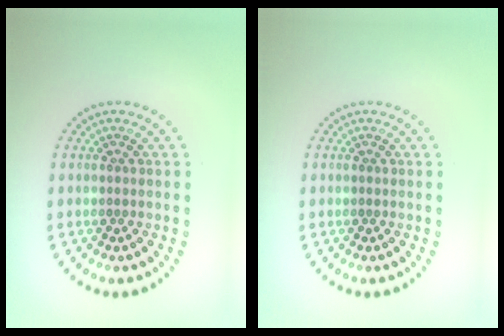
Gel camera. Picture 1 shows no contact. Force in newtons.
{"total": 0.0}